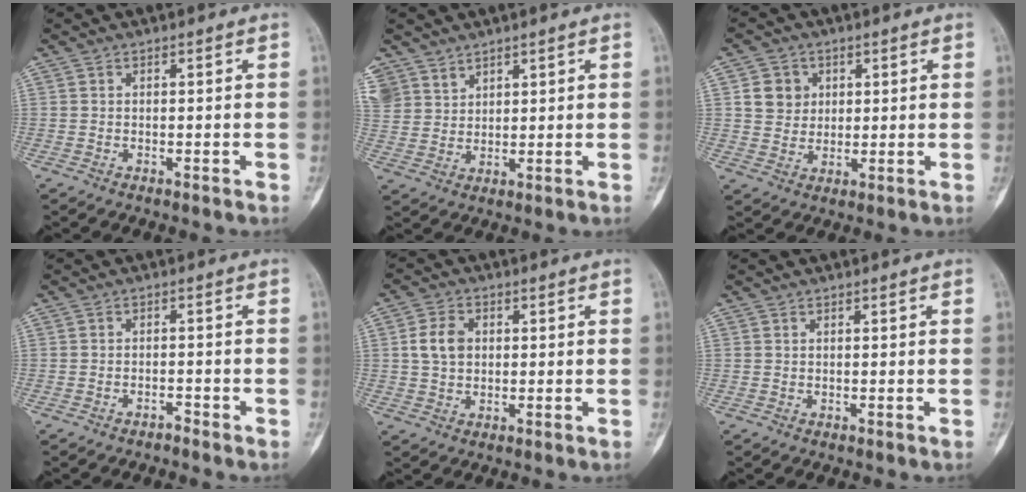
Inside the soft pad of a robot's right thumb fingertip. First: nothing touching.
{"total": 7.0, "force": [4.9, 4.9, 0.8], "torque": [0.007, -0.013, 0.106]}
{"total": 5.9, "force": [1.8, 5.3, 1.7], "torque": [0.004, 0.000, 0.030]}
{"total": 1.2, "force": [-1.2, 0.4, 0.2], "torque": [-0.002, 0.011, -0.020]}
{"total": 5.5, "force": [0.9, 4.2, 3.4], "torque": [-0.050, 0.008, 0.014]}
{"total": 0.0}